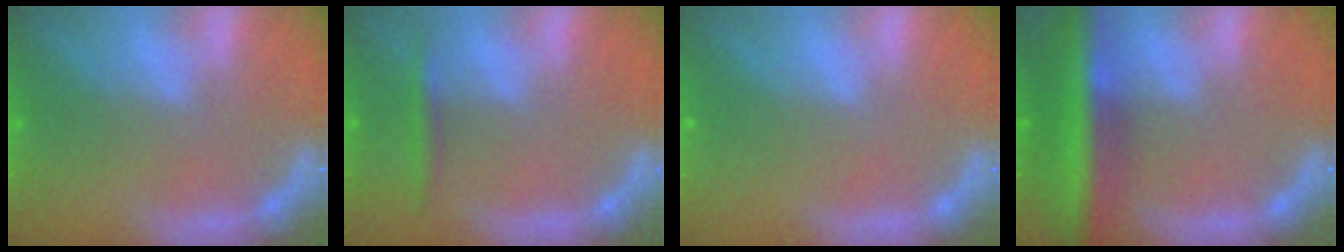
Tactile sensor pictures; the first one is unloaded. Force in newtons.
{"total": 1.9}
{"total": 0.0}
{"total": 9.5}